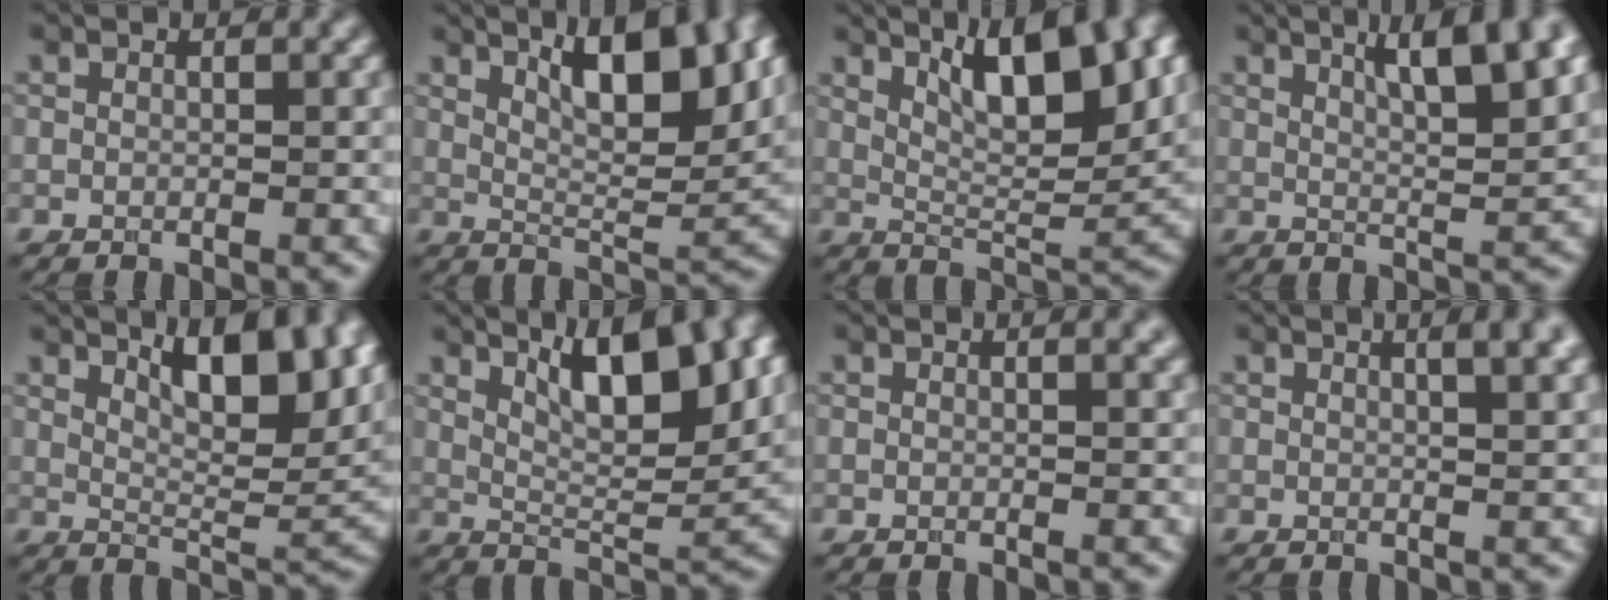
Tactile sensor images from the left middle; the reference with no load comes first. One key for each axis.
{"total": 7.8, "fx": 3.9, "fy": 2.4, "fz": 6.3, "tx": -0.093, "ty": -0.003, "tz": 0.067}
{"total": 8.1, "fx": 4.0, "fy": 2.5, "fz": 6.6, "tx": -0.099, "ty": -0.002, "tz": 0.071}
{"total": 9.2, "fx": 4.8, "fy": 2.7, "fz": 7.4, "tx": -0.081, "ty": 0.025, "tz": 0.061}
{"total": 10.2, "fx": 5.1, "fy": 3.7, "fz": 8.1, "tx": -0.112, "ty": 0.014, "tz": 0.073}
{"total": 8.2, "fx": 4.1, "fy": 2.5, "fz": 6.7, "tx": -0.100, "ty": -0.002, "tz": 0.074}
{"total": 1.4, "fx": 0.8, "fy": 0.5, "fz": 1.0, "tx": -0.005, "ty": 0.003, "tz": 0.009}
{"total": 5.7, "fx": 2.6, "fy": 2.3, "fz": 4.6, "tx": -0.026, "ty": 0.024, "tz": 0.006}